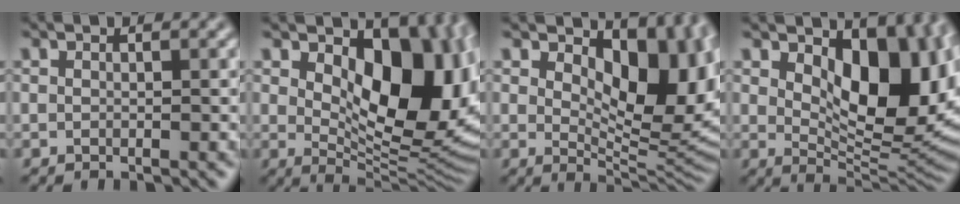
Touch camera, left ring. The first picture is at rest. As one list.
[{"total": 13.5, "force": [3.4, 7.2, 11.0], "torque": [-0.133, -0.011, 0.064]}, {"total": 11.9, "force": [3.6, 6.1, 9.6], "torque": [-0.126, -0.009, 0.064]}, {"total": 11.9, "force": [3.3, 6.2, 9.6], "torque": [-0.127, -0.010, 0.058]}]